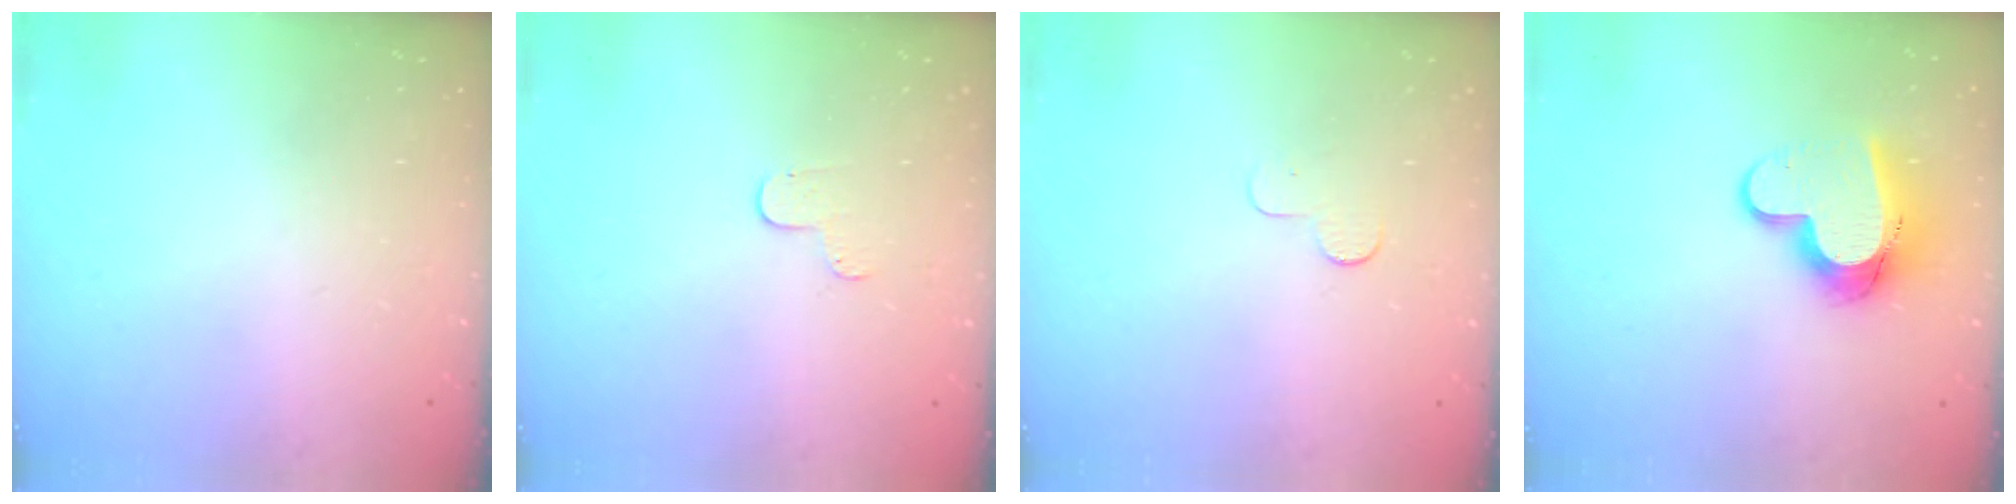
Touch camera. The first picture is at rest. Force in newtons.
{"total": 4.1, "press": 4.1, "slide": 0.4}
{"total": 2.9, "press": 2.9, "slide": 0.3}
{"total": 11.5, "press": 11.4, "slide": 1.2}